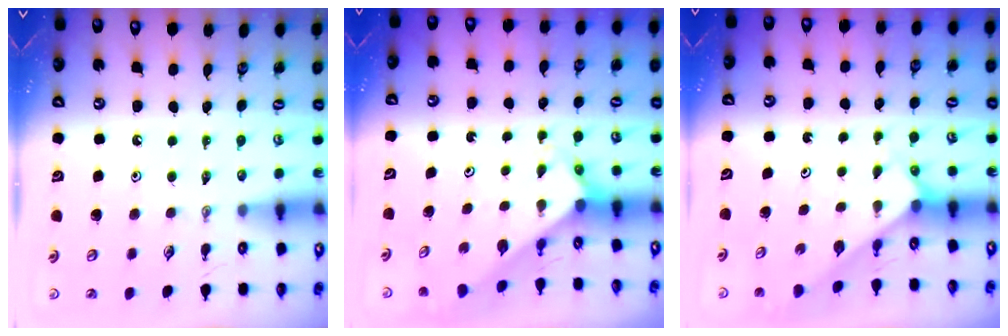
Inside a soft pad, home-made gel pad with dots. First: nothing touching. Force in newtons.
{"total": 2.2, "press": 2.2, "slide": 0.1}
{"total": 2.3, "press": 2.3, "slide": 0.2}